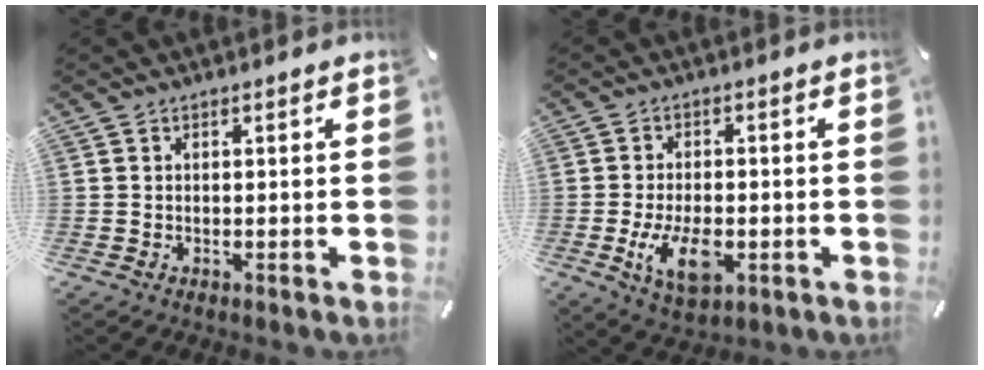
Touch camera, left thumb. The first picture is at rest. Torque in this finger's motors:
{"motor_torque": [-0.20, 0.65, 0.25, 0.07, 0.11]}